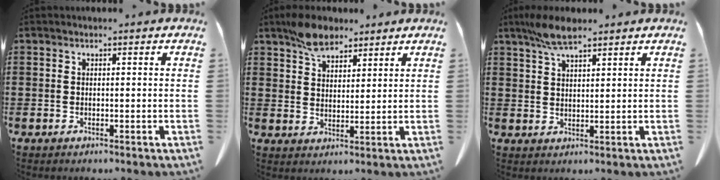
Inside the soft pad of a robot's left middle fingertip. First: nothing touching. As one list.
[{"total": 6.2, "force": [4.9, 2.9, 2.4], "torque": [-0.053, -0.003, 0.092]}, {"total": 5.8, "force": [4.1, 1.5, 3.8], "torque": [-0.085, 0.000, 0.075]}]